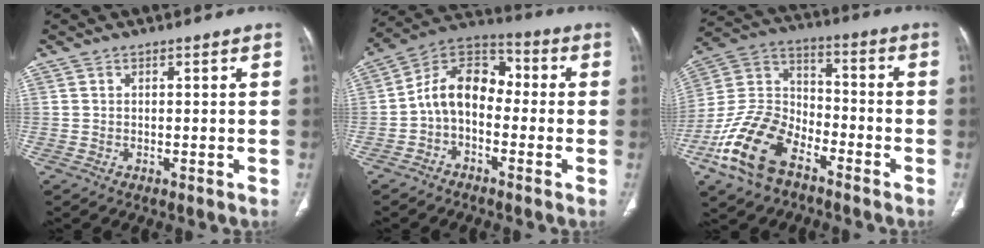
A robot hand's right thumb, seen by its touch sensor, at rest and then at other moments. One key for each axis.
{"total": 11.0, "fx": -1.7, "fy": 7.4, "fz": 7.9, "tx": -0.116, "ty": 0.050, "tz": -0.049}
{"total": 16.9, "fx": -9.6, "fy": 9.7, "fz": 9.9, "tx": -0.194, "ty": 0.057, "tz": -0.189}